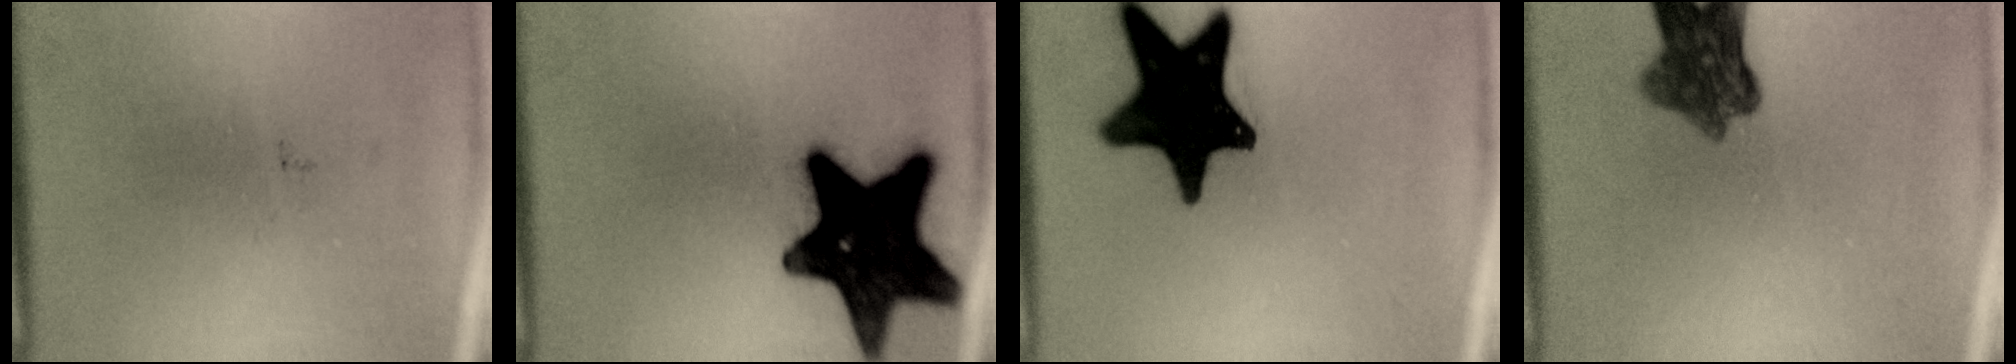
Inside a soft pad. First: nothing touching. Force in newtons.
{"total": 17.4}
{"total": 18.2}
{"total": 7.4}